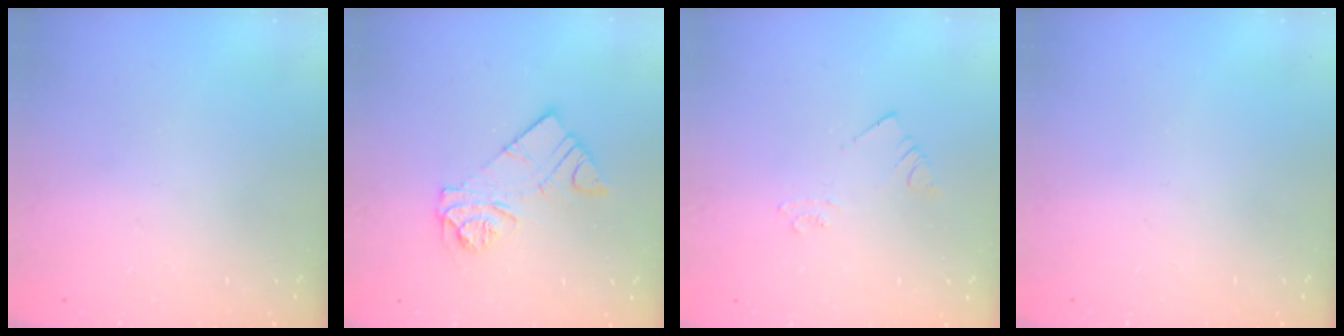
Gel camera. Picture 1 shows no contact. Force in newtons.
{"total": 9.9, "press": 9.9, "slide": 0.7}
{"total": 2.3, "press": 2.3, "slide": 0.1}
{"total": 0.0}